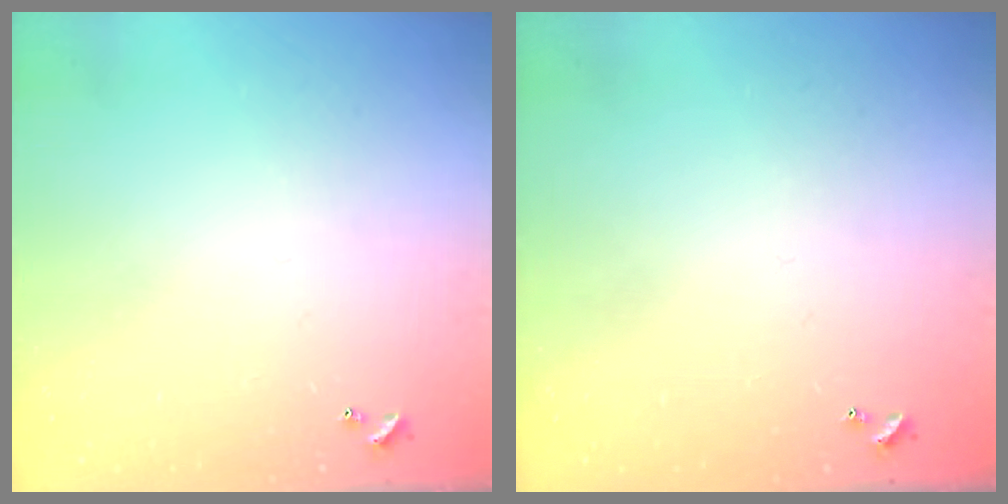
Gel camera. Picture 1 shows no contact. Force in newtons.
{"total": 0.0}